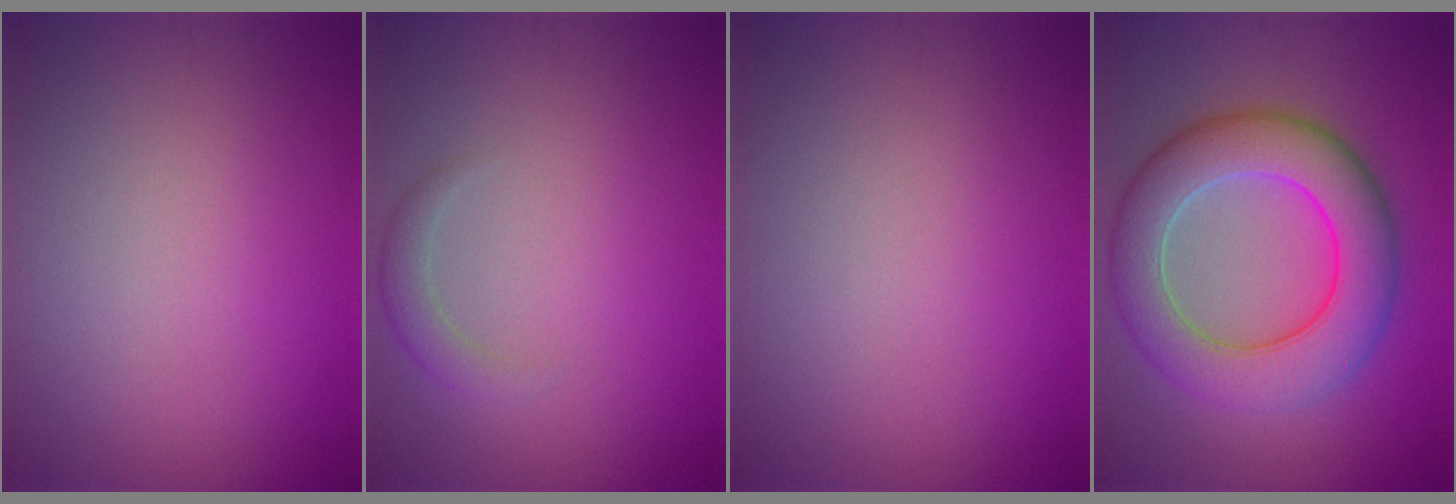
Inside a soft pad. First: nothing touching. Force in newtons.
{"total": 1.7, "press": 1.7, "slide": 0.1}
{"total": 0.0}
{"total": 9.2, "press": 9.2, "slide": 0.1}